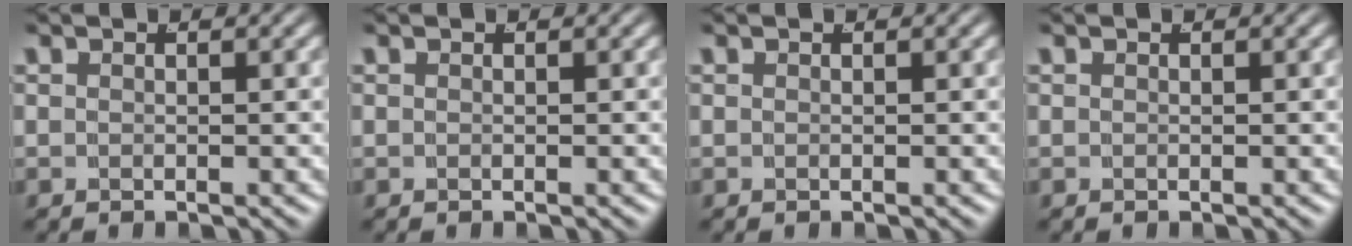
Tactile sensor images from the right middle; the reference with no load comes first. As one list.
[{"total": 1.2, "force": [-0.2, -1.1, -0.3], "torque": [0.015, -0.011, 0.008]}, {"total": 0.0}, {"total": 0.0}]